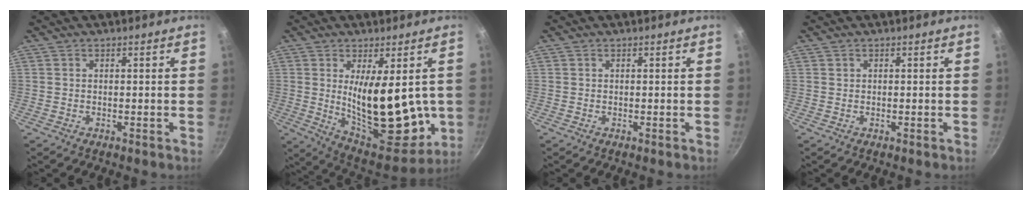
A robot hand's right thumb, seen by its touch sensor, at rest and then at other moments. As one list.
[{"total": 19.8, "force": [0.1, 8.8, 17.7], "torque": [-0.229, -0.046, 0.026]}, {"total": 0.0}, {"total": 0.0}]